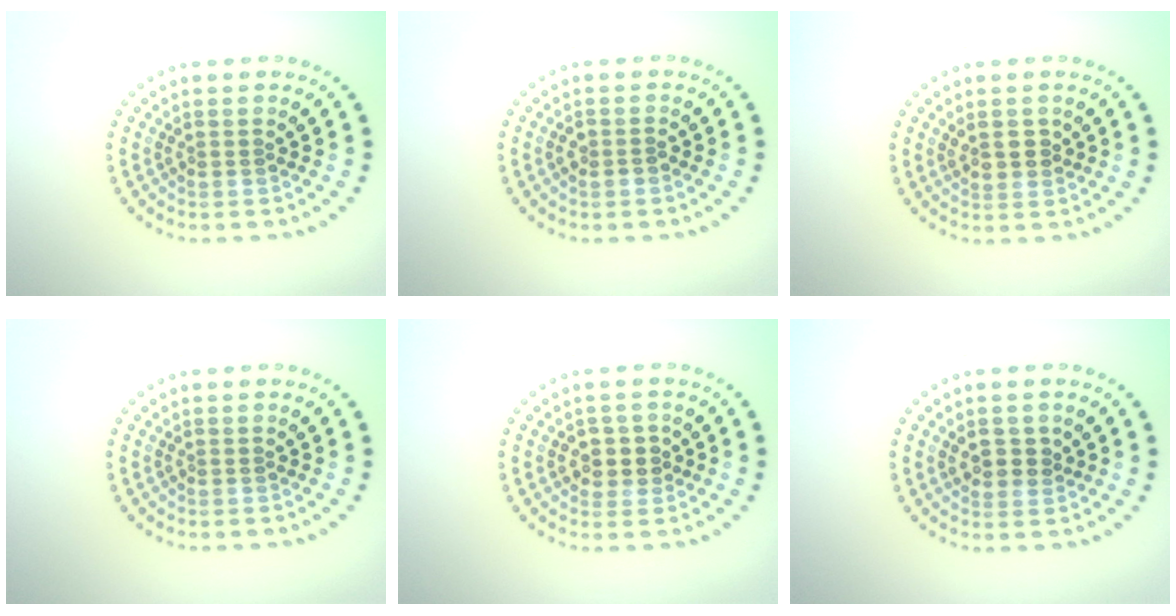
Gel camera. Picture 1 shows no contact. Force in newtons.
{"total": 1.2, "press": 1.0, "slide": 0.6}
{"total": 1.5, "press": 1.5, "slide": 0.5}
{"total": 0.0}
{"total": 2.4, "press": 2.3, "slide": 0.8}
{"total": 2.2, "press": 2.1, "slide": 0.7}